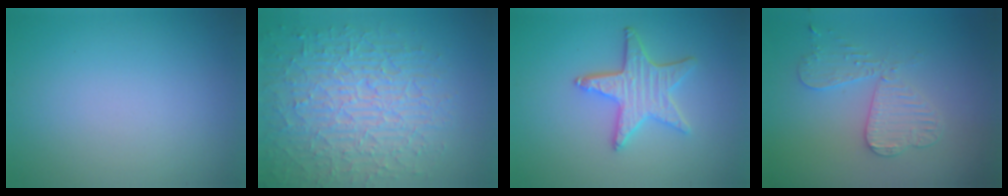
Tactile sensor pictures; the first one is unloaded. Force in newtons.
{"total": 8.9, "press": 6.2, "slide": 6.4}
{"total": 4.2, "press": 3.7, "slide": 2.1}
{"total": 3.3, "press": 3.2, "slide": 0.8}